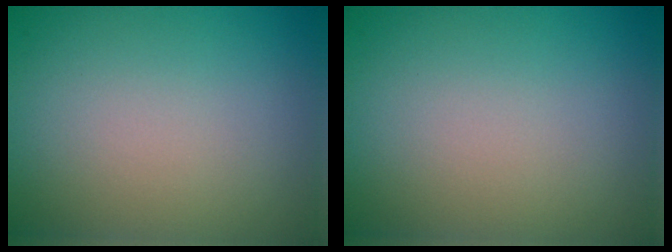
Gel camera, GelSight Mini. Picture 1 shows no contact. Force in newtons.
{"total": 0.0}